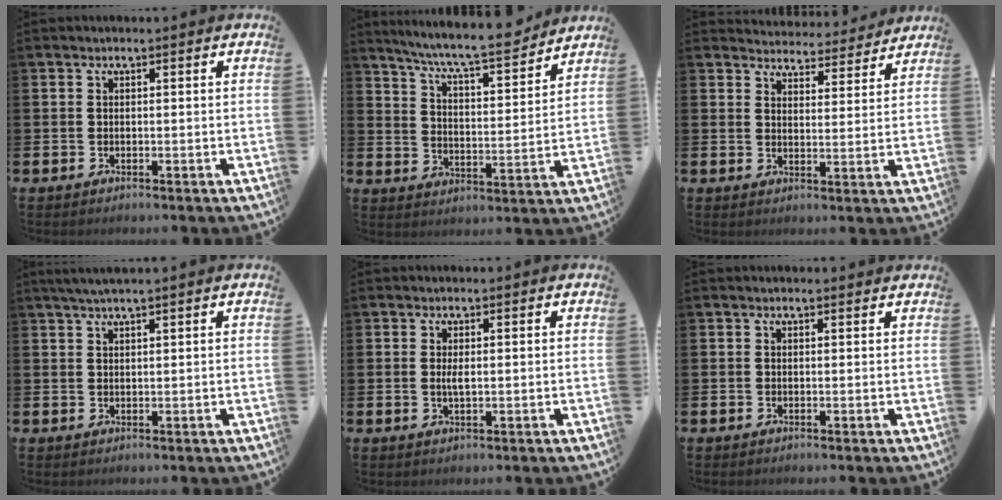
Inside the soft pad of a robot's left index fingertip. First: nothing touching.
{"total": 8.3, "force": [7.7, 0.5, 3.0], "torque": [-0.079, -0.056, 0.132]}
{"total": 4.3, "force": [4.2, 0.9, -0.1], "torque": [-0.001, -0.038, 0.069]}
{"total": 2.2, "force": [1.8, 0.0, 1.2], "torque": [-0.029, 0.005, 0.034]}
{"total": 1.6, "force": [0.2, 0.5, 1.5], "torque": [-0.025, 0.000, 0.002]}
{"total": 0.5, "force": [0.5, 0.1, 0.2], "torque": [0.008, -0.003, 0.007]}